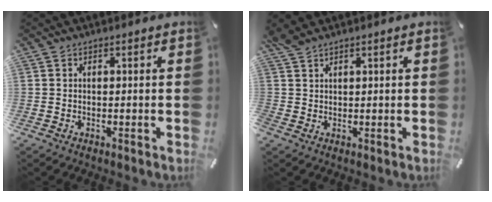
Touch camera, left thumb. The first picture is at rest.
{"total": 1.7, "force": [1.6, 0.6, 0.5], "torque": [-0.012, -0.001, 0.030]}